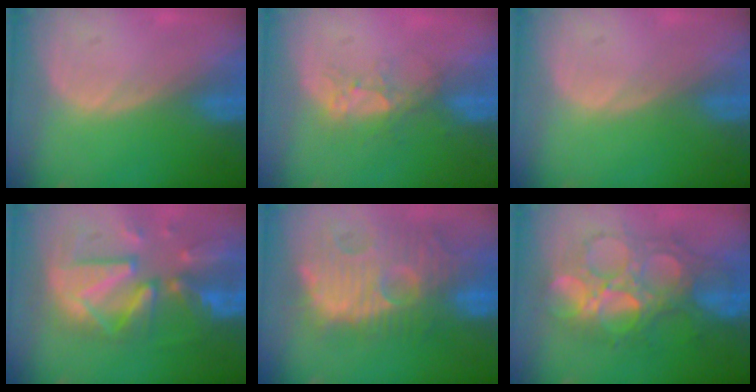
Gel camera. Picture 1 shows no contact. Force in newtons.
{"total": 4.0, "press": 3.5, "slide": 1.9}
{"total": 0.0}
{"total": 12.4, "press": 10.8, "slide": 6.1}
{"total": 13.7, "press": 12.3, "slide": 5.9}
{"total": 10.2, "press": 10.1, "slide": 0.7}